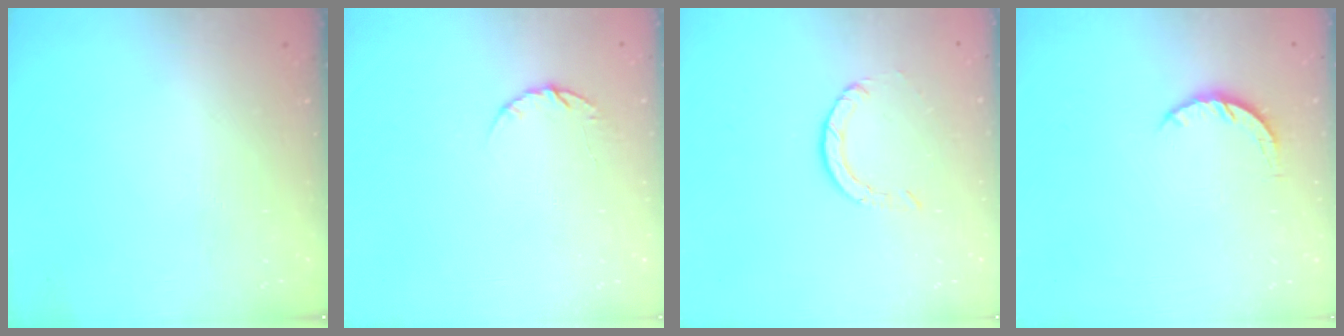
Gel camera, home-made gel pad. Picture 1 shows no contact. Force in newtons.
{"total": 4.4, "press": 4.4, "slide": 0.6}
{"total": 0.9, "press": 0.9, "slide": 0.1}
{"total": 4.3, "press": 4.3, "slide": 0.5}